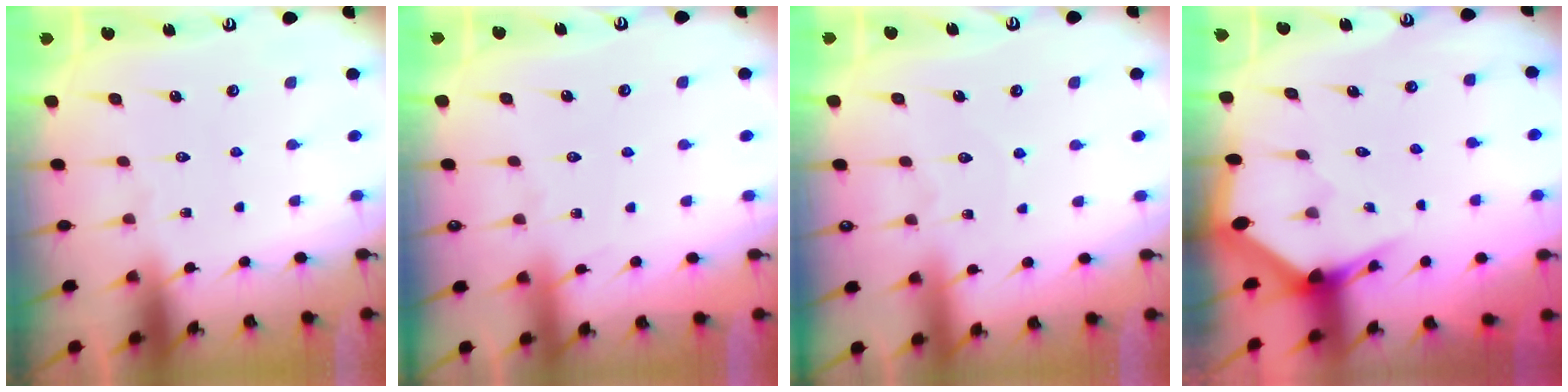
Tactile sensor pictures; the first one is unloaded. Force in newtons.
{"total": 2.6, "press": 2.6, "slide": 0.4}
{"total": 3.3, "press": 3.3, "slide": 0.2}
{"total": 3.1, "press": 3.1, "slide": 0.2}